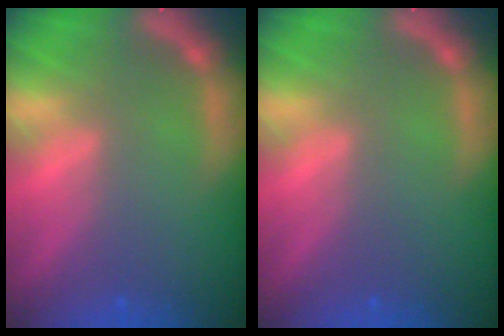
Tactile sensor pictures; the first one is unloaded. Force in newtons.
{"total": 0.0}